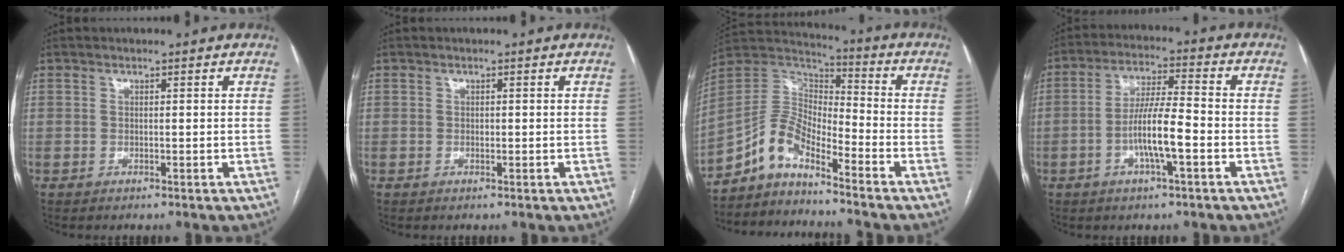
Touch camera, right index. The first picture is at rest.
{"total": 0.5, "force": [0.0, 0.4, 0.3], "torque": [-0.006, 0.001, 0.001]}
{"total": 8.9, "force": [-7.0, 2.7, 4.7], "torque": [-0.105, 0.032, -0.137]}
{"total": 8.6, "force": [-2.6, 1.1, 8.1], "torque": [-0.155, 0.007, -0.050]}